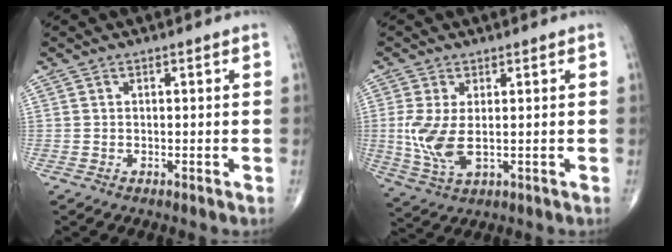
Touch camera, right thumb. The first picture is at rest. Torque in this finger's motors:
{"motor_torque": [0.99, 1.91, 0.77, -0.48, 0.12]}